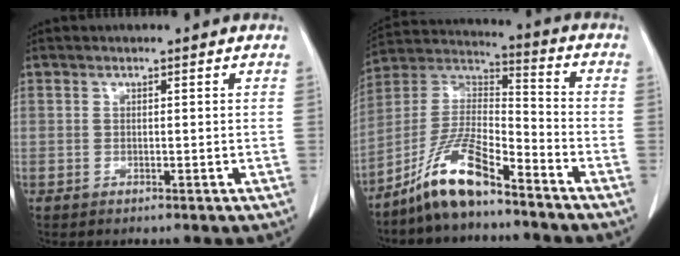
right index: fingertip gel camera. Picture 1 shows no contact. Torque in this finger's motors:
{"motor_torque": [1.08, -1.06, 0.48, 0.19]}